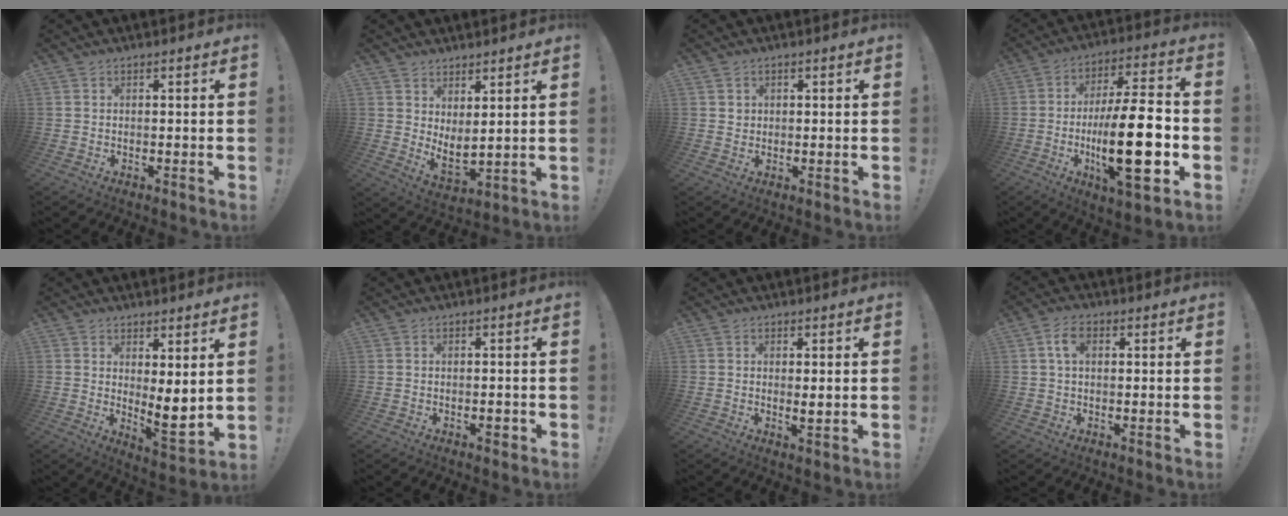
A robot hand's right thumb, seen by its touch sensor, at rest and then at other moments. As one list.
[{"total": 5.3, "force": [4.8, 1.4, 1.9], "torque": [-0.039, -0.037, 0.090]}, {"total": 1.6, "force": [0.5, 1.5, 0.2], "torque": [0.003, -0.001, 0.008]}, {"total": 24.4, "force": [-5.1, 7.2, 22.8], "torque": [-0.381, -0.002, -0.083]}, {"total": 6.0, "force": [2.1, 1.4, 5.4], "torque": [-0.055, -0.049, 0.039]}, {"total": 1.7, "force": [-0.9, 0.6, 1.3], "torque": [-0.011, -0.001, -0.015]}, {"total": 2.1, "force": [0.5, 0.1, 2.0], "torque": [-0.021, -0.012, 0.005]}, {"total": 5.4, "force": [1.5, 3.2, 4.1], "torque": [-0.073, 0.007, 0.028]}]